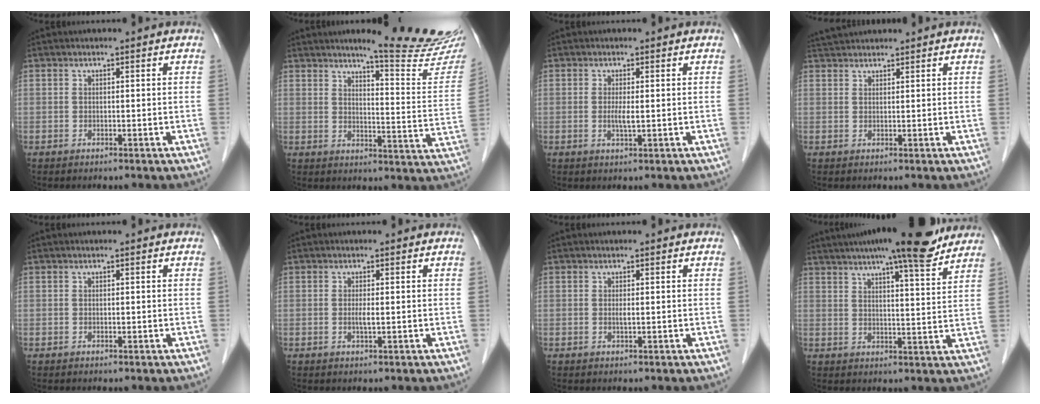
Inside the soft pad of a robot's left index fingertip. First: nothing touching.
{"total": 15.8, "force": [14.1, -0.2, 7.2], "torque": [-0.088, -0.083, 0.167]}
{"total": 1.9, "force": [-0.1, 0.1, 1.9], "torque": [-0.043, -0.006, -0.001]}
{"total": 3.5, "force": [3.4, 0.3, 0.8], "torque": [-0.018, 0.030, 0.065]}
{"total": 0.0}
{"total": 1.3, "force": [-0.1, 0.0, 1.3], "torque": [-0.028, -0.004, -0.003]}
{"total": 0.7, "force": [0.0, 0.0, 0.7], "torque": [-0.016, -0.005, 0.000]}
{"total": 15.6, "force": [12.6, 1.5, 9.1], "torque": [-0.133, 0.013, 0.169]}